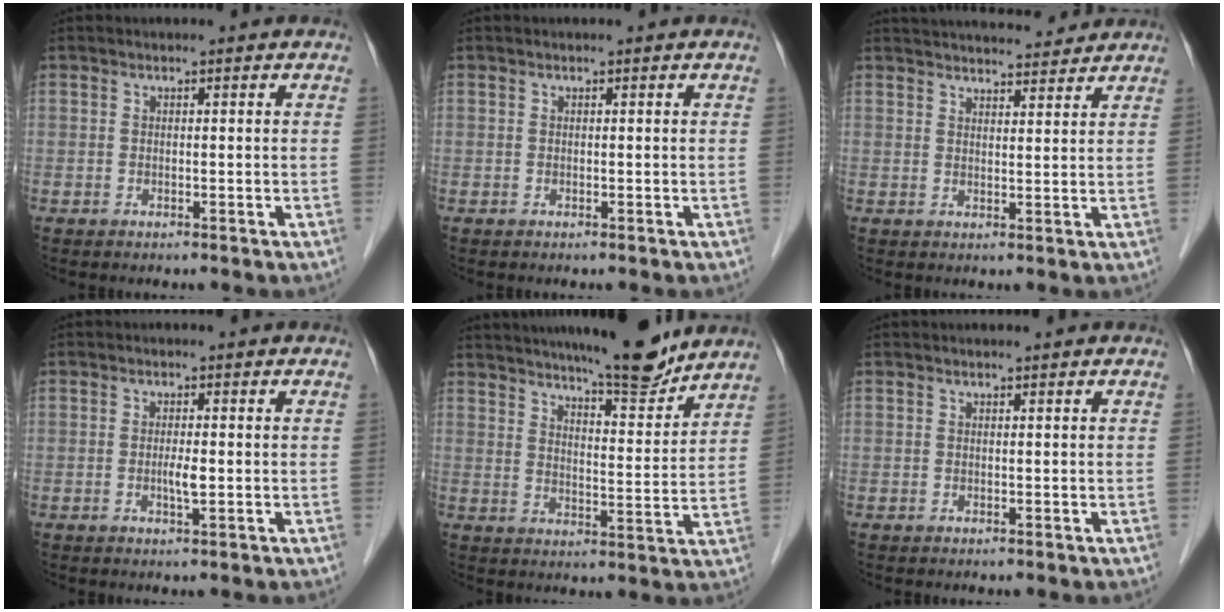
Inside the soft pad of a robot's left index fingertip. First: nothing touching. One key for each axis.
{"total": 0.0}
{"total": 13.3, "fx": 12.7, "fy": 2.2, "fz": 3.5, "tx": -0.048, "ty": 0.024, "tz": 0.175}
{"total": 1.7, "fx": -0.1, "fy": 0.2, "fz": 1.7, "tx": -0.034, "ty": -0.002, "tz": -0.001}
{"total": 13.2, "fx": 11.7, "fy": 0.9, "fz": 6.0, "tx": -0.088, "ty": -0.011, "tz": 0.168}
{"total": 0.8, "fx": 0.8, "fy": 0.0, "fz": 0.2, "tx": -0.007, "ty": 0.004, "tz": 0.013}